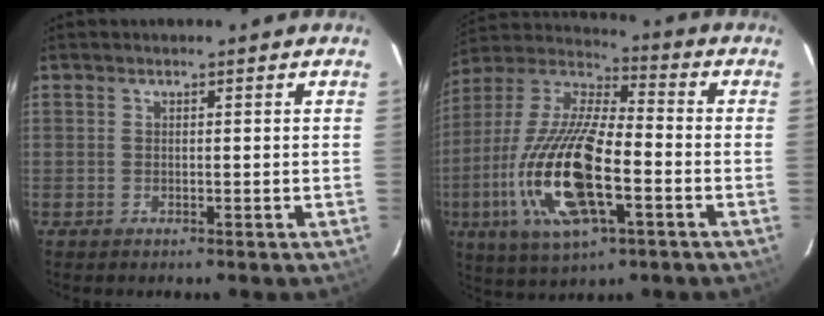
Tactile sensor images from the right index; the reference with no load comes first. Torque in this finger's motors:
{"motor_torque": [2.14, 0.00, 1.05, 0.21]}